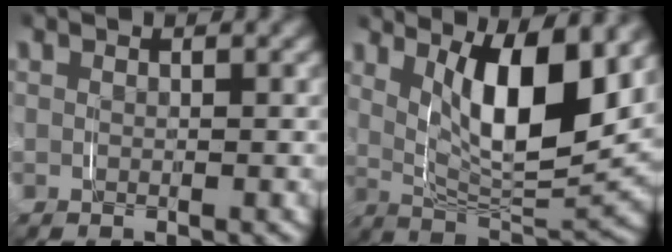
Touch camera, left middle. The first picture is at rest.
{"total": 10.1, "force": [3.2, 4.0, 8.7], "torque": [-0.145, -0.003, 0.049]}